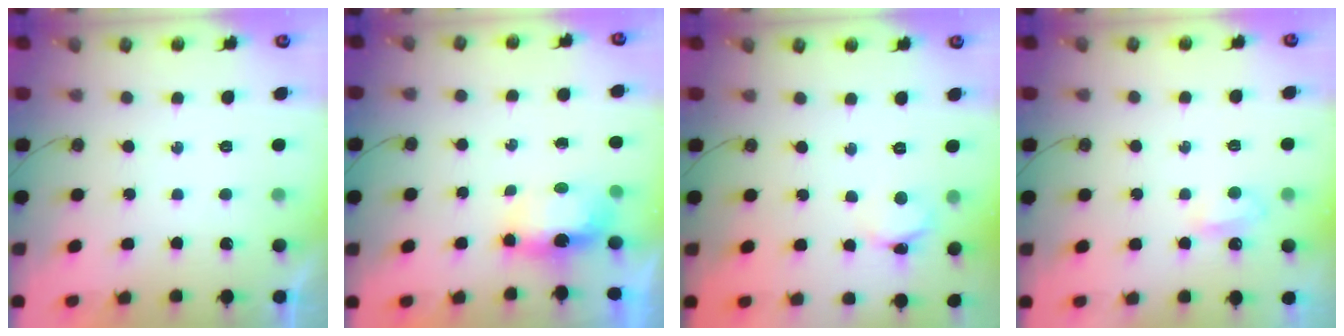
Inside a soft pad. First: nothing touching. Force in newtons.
{"total": 5.8, "press": 5.6, "slide": 1.5}
{"total": 3.6, "press": 3.6, "slide": 0.2}
{"total": 4.0, "press": 4.0, "slide": 0.7}